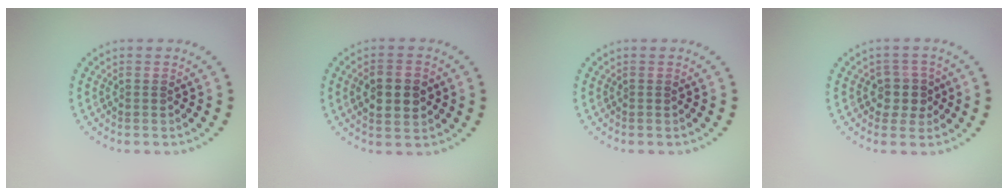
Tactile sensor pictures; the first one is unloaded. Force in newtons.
{"total": 4.5, "press": 4.5, "slide": 0.1}
{"total": 0.0}
{"total": 2.6, "press": 2.2, "slide": 1.3}